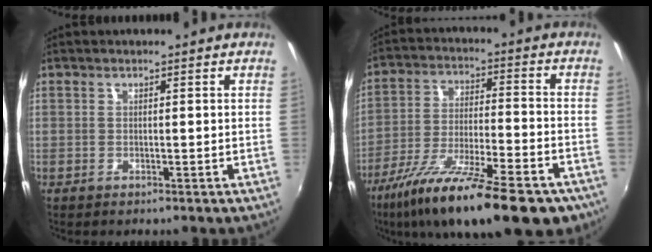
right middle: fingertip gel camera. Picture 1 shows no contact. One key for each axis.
{"total": 24.4, "fx": -16.9, "fy": 6.3, "fz": 16.5, "tx": -0.283, "ty": -0.062, "tz": -0.260}